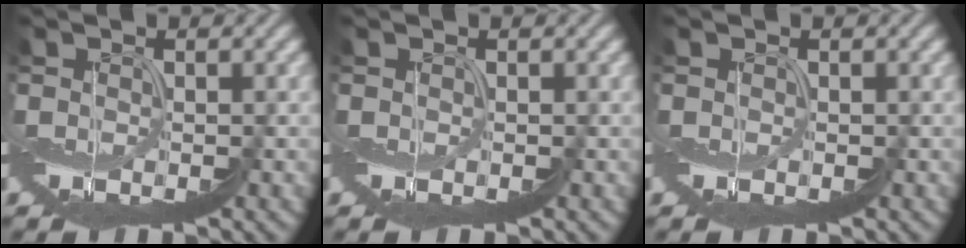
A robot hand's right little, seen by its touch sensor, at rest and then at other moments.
{"total": 0.0}
{"total": 0.0}